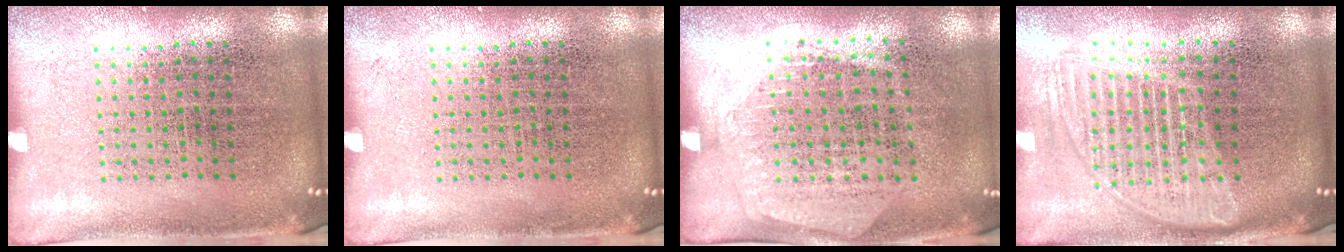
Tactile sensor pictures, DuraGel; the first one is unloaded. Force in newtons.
{"total": 0.0}
{"total": 1.4, "press": 1.2, "slide": 0.6}
{"total": 1.7, "press": 1.4, "slide": 0.9}